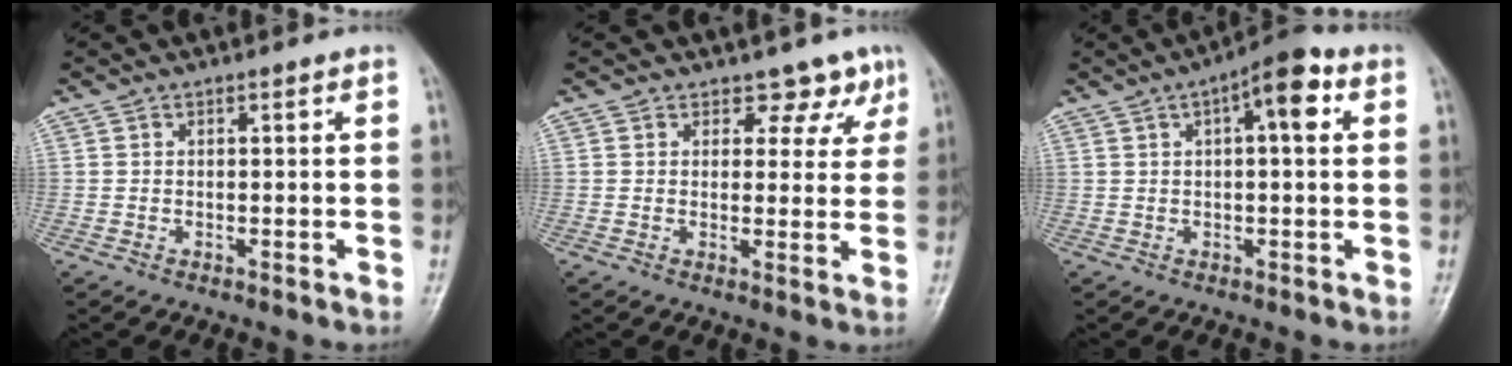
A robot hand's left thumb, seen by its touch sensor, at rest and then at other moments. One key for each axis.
{"total": 4.8, "fx": 3.4, "fy": 3.2, "fz": 1.1, "tx": 0.022, "ty": -0.020, "tz": 0.035}
{"total": 8.4, "fx": 2.7, "fy": 2.9, "fz": 7.4, "tx": -0.103, "ty": 0.021, "tz": 0.033}